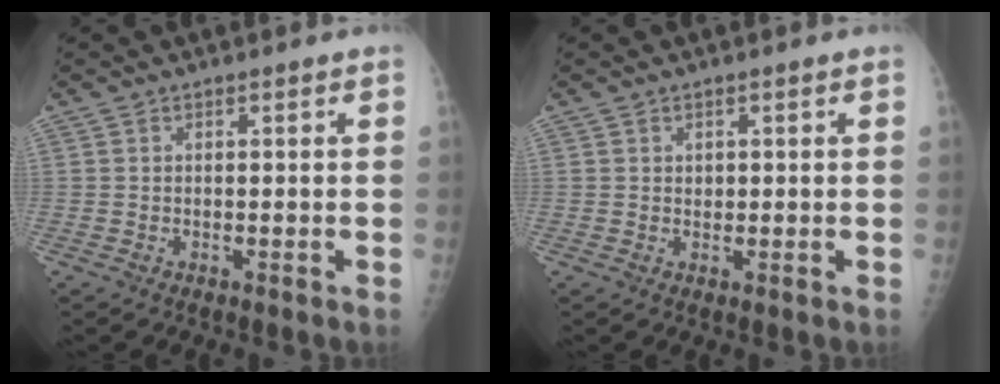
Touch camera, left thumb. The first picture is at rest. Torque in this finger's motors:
{"motor_torque": [-0.01, -0.01, 0.05, -0.04, -0.01]}